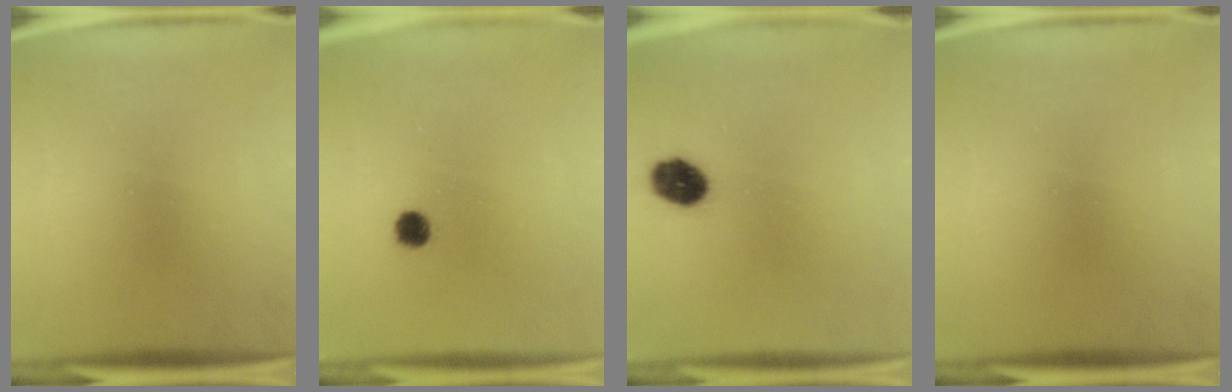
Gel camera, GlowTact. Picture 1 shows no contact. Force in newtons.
{"total": 2.8}
{"total": 6.9}
{"total": 0.0}